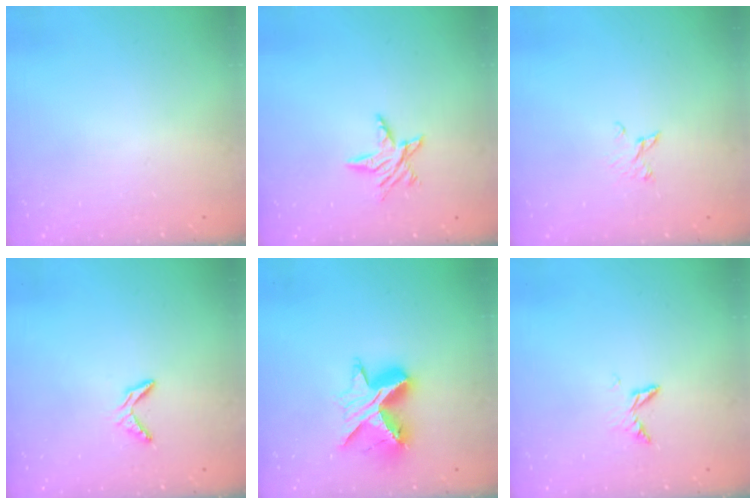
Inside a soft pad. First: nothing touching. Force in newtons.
{"total": 6.3, "press": 6.3, "slide": 0.3}
{"total": 2.5, "press": 2.5, "slide": 0.3}
{"total": 4.0, "press": 4.0, "slide": 0.3}
{"total": 11.0, "press": 11.0, "slide": 0.8}
{"total": 5.6, "press": 5.6, "slide": 0.4}